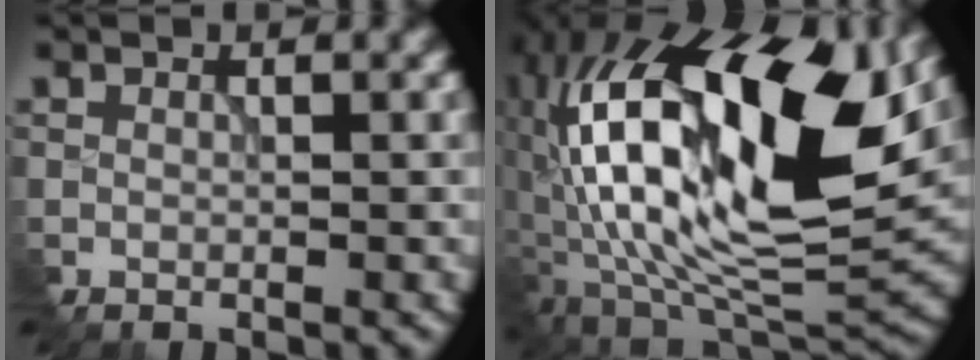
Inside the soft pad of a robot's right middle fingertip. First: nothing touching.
{"total": 19.7, "force": [2.3, 9.9, 16.9], "torque": [-0.313, 0.005, 0.039]}